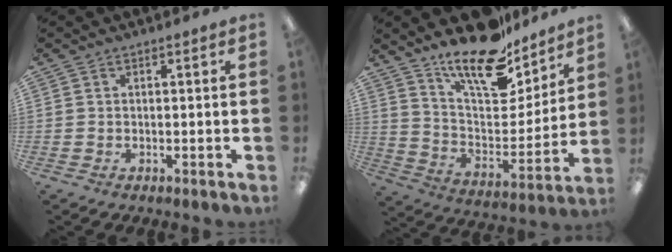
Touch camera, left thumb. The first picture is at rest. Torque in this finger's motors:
{"motor_torque": [0.16, 0.15, 1.41, -1.36, 0.26]}